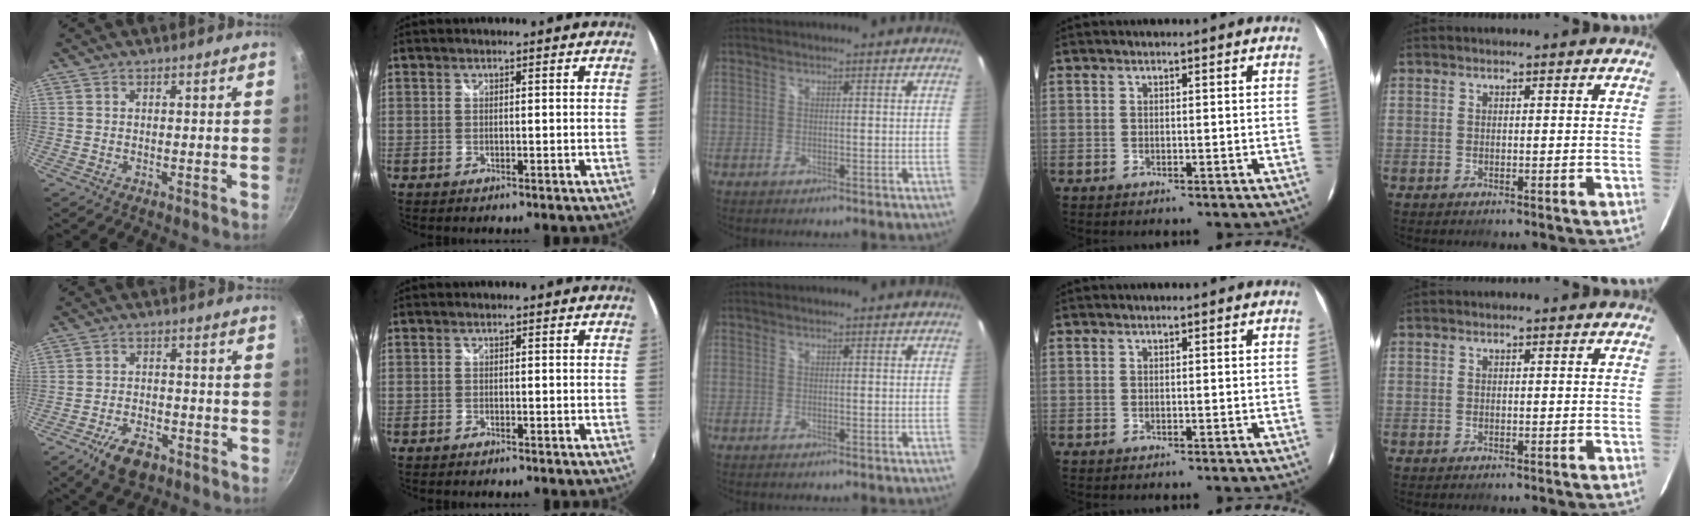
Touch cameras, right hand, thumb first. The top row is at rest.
{"thumb": {"total": 8.4, "force": [-4.9, 4.2, 5.3], "torque": [-0.083, 0.025, -0.080]}, "index": {"total": 0.5, "force": [-0.5, 0.1, -0.1], "torque": [0.000, -0.003, -0.013]}}